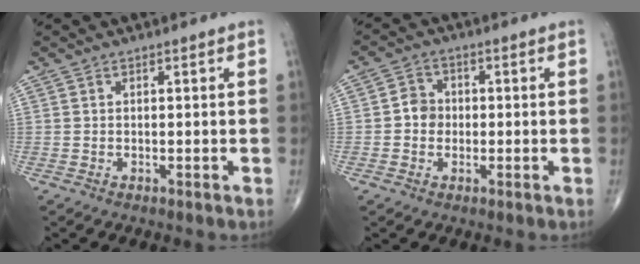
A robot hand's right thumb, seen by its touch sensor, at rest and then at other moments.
{"total": 4.0, "force": [-0.3, 3.6, 1.7], "torque": [-0.010, 0.011, -0.014]}